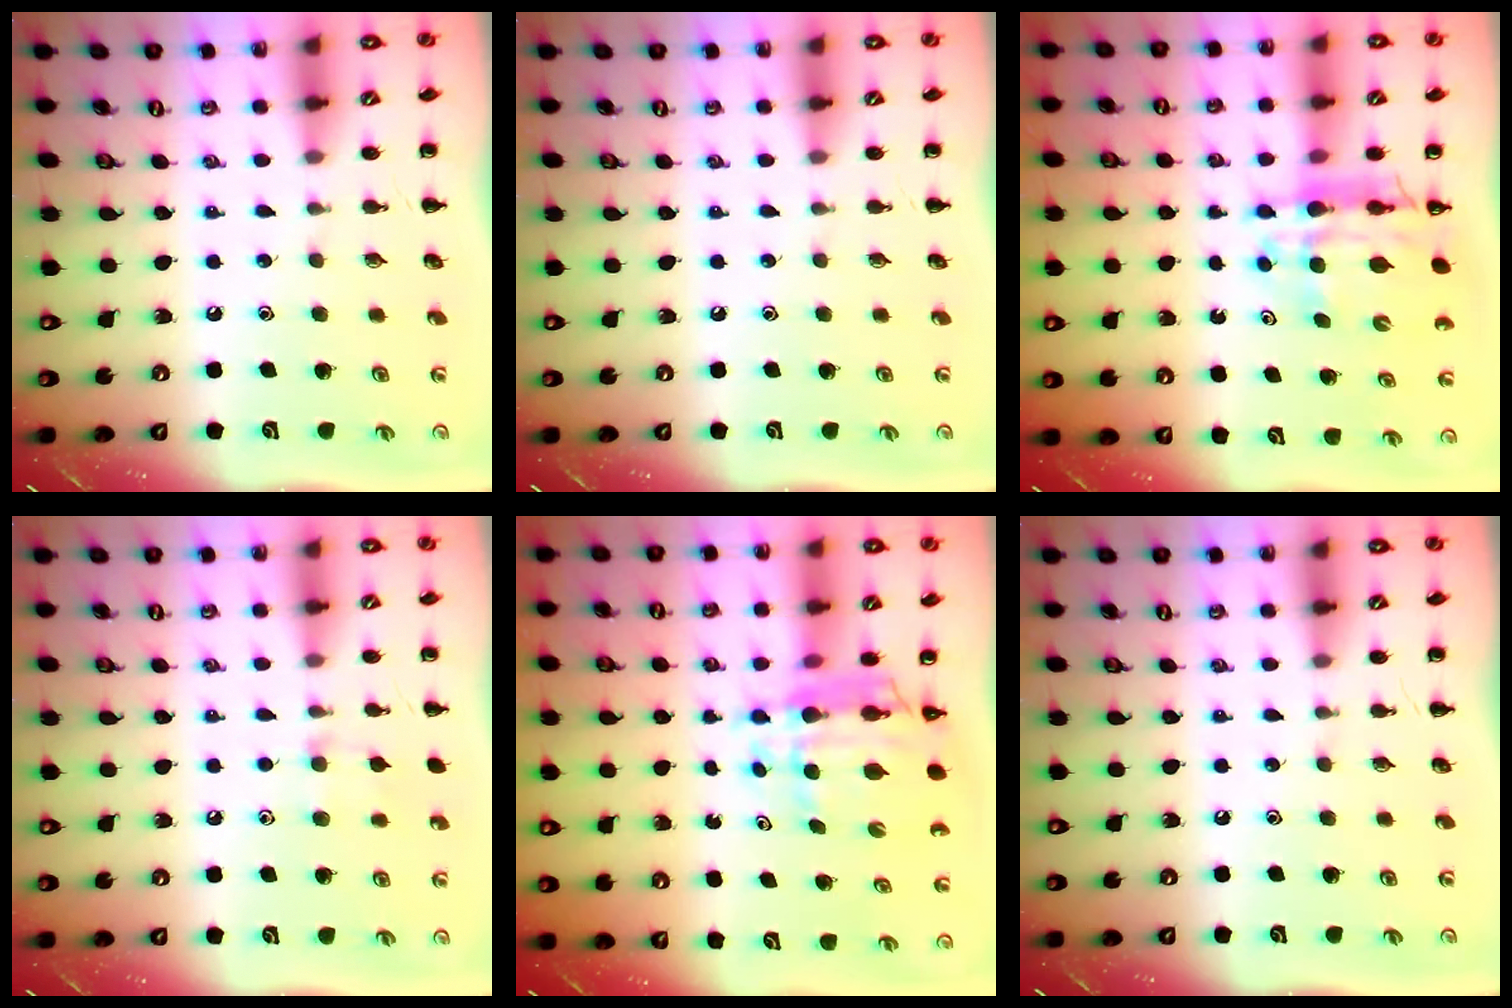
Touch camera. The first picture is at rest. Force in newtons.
{"total": 0.0}
{"total": 11.3, "press": 10.6, "slide": 3.8}
{"total": 7.4, "press": 7.0, "slide": 2.3}
{"total": 9.1, "press": 8.4, "slide": 3.5}
{"total": 0.0}